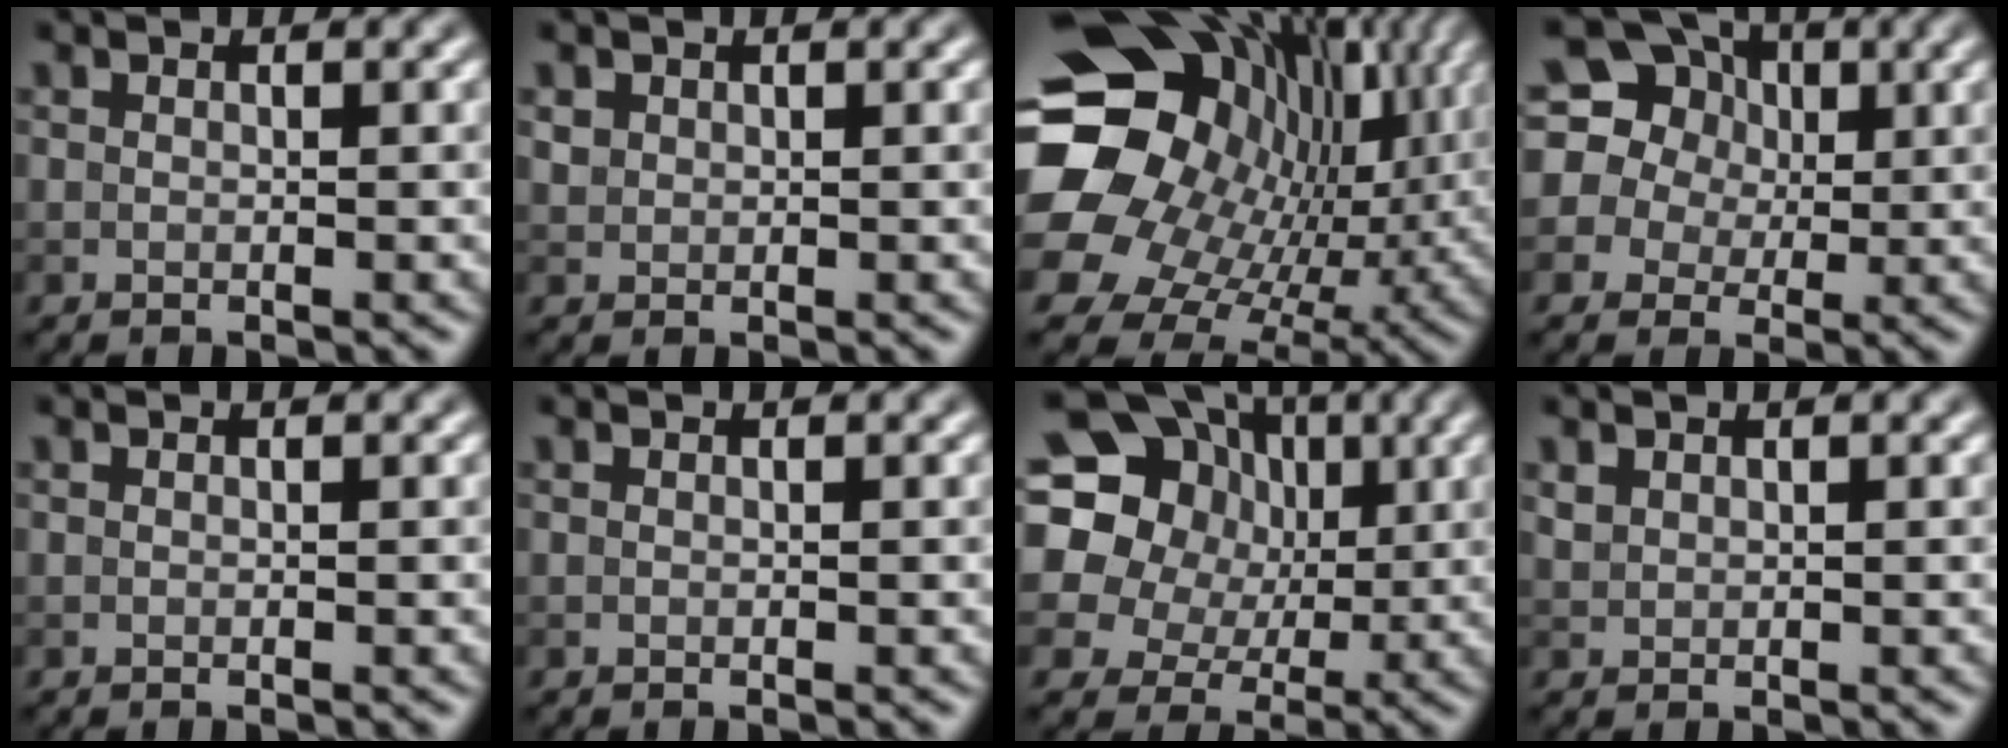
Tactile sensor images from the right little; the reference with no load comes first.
{"total": 0.9, "force": [0.4, 0.8, 0.1], "torque": [0.001, -0.003, 0.010]}
{"total": 19.1, "force": [2.4, 15.4, 11.1], "torque": [-0.208, -0.026, 0.058]}
{"total": 15.0, "force": [6.8, 12.2, 5.6], "torque": [-0.162, 0.065, 0.096]}
{"total": 0.0}
{"total": 0.0}
{"total": 21.5, "force": [5.9, 18.8, 8.7], "torque": [-0.204, 0.035, 0.077]}
{"total": 0.8, "force": [0.7, 0.5, 0.2], "torque": [-0.008, -0.001, 0.018]}